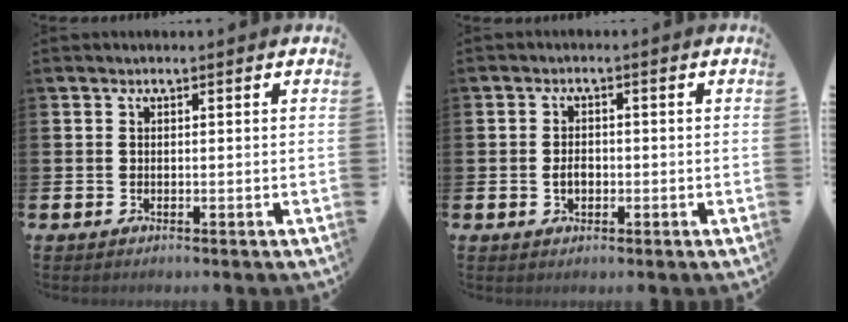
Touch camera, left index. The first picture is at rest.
{"total": 2.1, "force": [-0.3, 1.4, 1.5], "torque": [-0.014, 0.001, -0.010]}